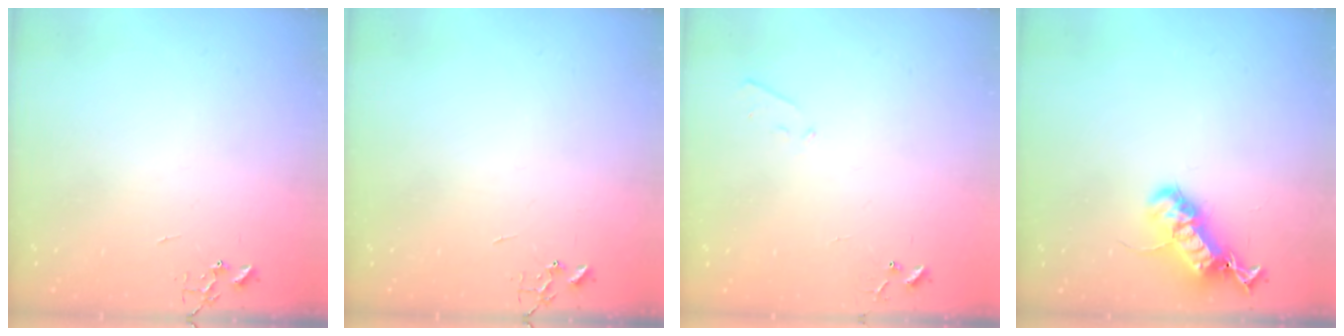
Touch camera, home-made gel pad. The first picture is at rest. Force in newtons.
{"total": 0.0}
{"total": 4.2, "press": 4.2, "slide": 0.6}
{"total": 18.4, "press": 18.4, "slide": 0.6}